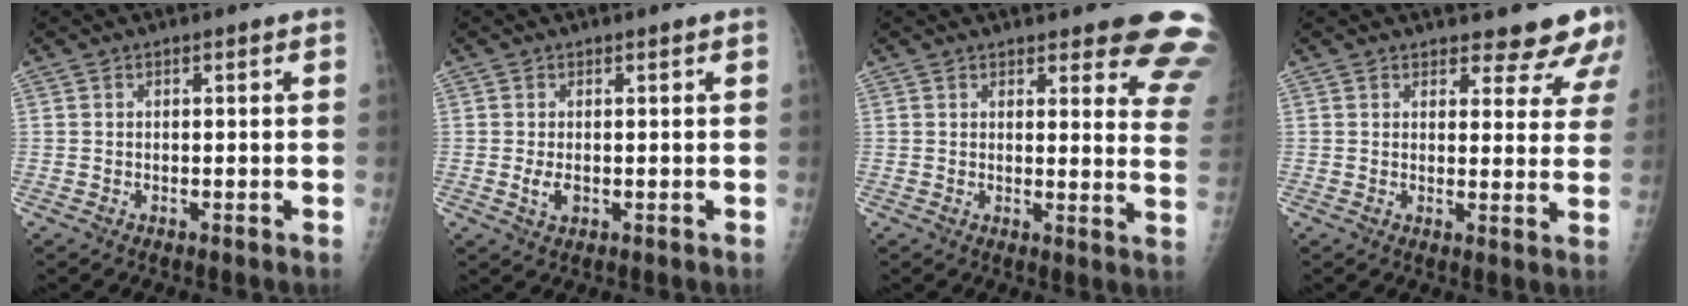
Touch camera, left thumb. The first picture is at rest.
{"total": 2.2, "force": [-0.1, 1.2, 1.8], "torque": [-0.041, -0.006, 0.000]}
{"total": 12.5, "force": [10.7, 3.2, 5.6], "torque": [-0.015, -0.074, 0.095]}
{"total": 8.6, "force": [7.8, 2.8, 2.2], "torque": [0.012, -0.050, 0.074]}